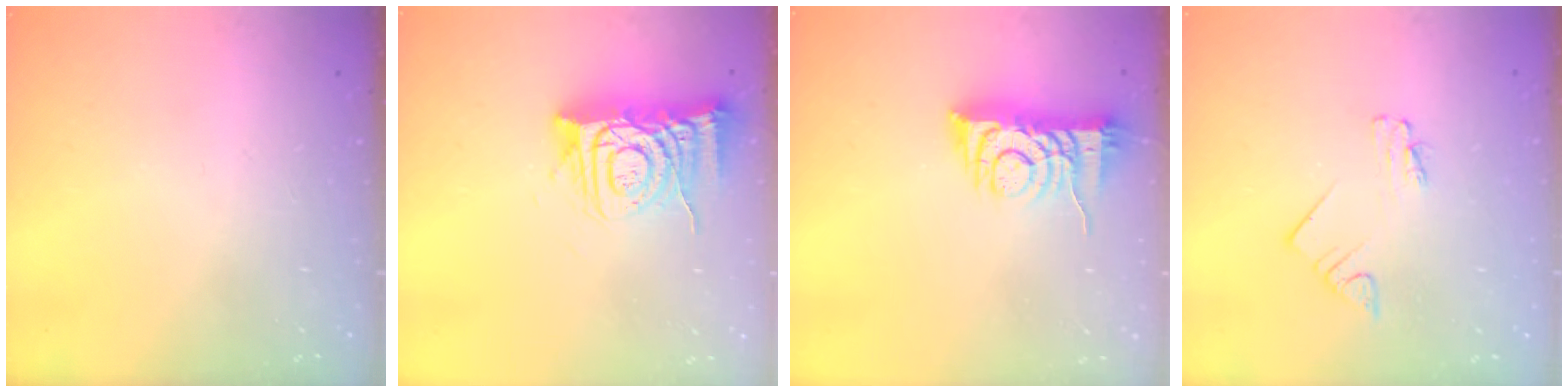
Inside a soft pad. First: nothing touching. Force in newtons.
{"total": 12.6, "press": 12.6, "slide": 1.1}
{"total": 7.6, "press": 7.5, "slide": 1.2}
{"total": 2.0, "press": 2.0, "slide": 0.3}